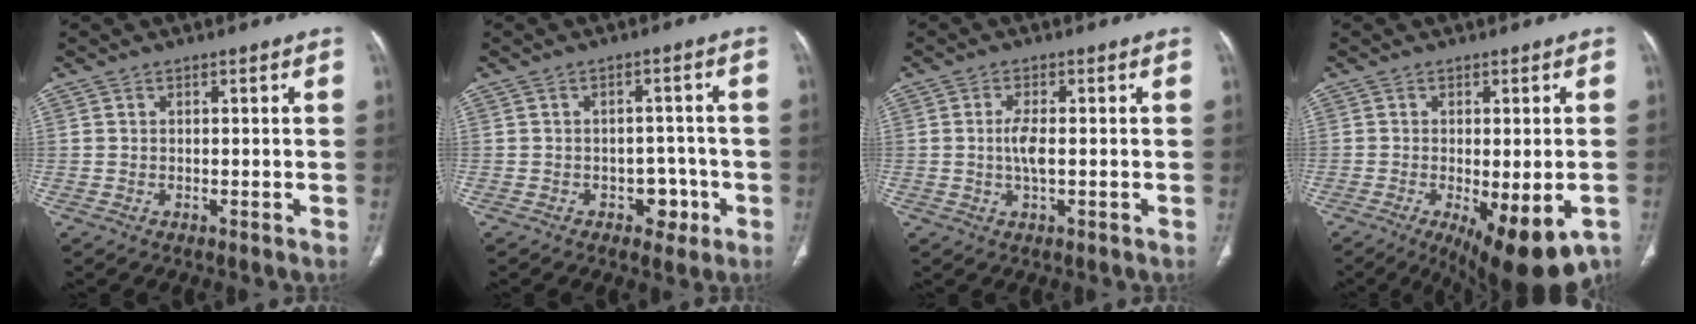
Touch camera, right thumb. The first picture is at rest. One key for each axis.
{"total": 4.6, "fx": -1.9, "fy": 3.4, "fz": 2.5, "tx": -0.005, "ty": 0.017, "tz": -0.022}
{"total": 3.4, "fx": -0.1, "fy": 1.0, "fz": 3.3, "tx": -0.074, "ty": -0.004, "tz": -0.006}
{"total": 13.9, "fx": -6.7, "fy": 5.2, "fz": 11.1, "tx": -0.135, "ty": -0.006, "tz": -0.086}